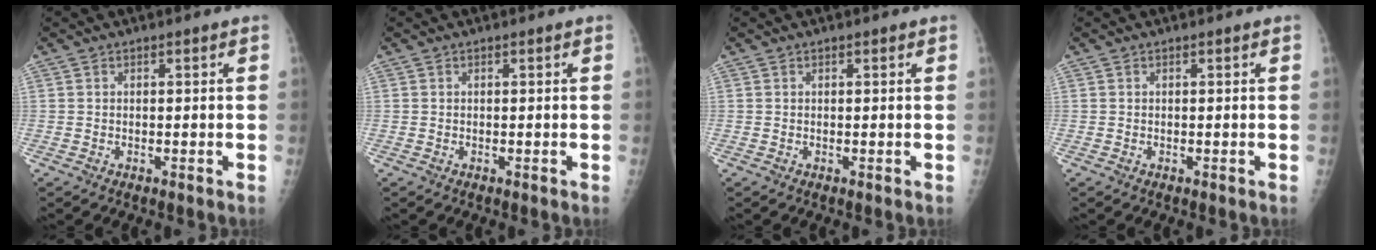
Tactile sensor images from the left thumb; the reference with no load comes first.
{"total": 0.0}
{"total": 0.0}
{"total": 0.0}